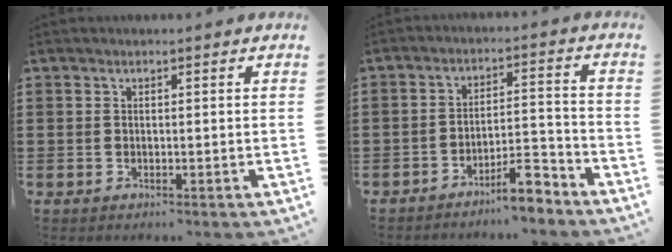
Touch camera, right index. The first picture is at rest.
{"total": 7.0, "force": [-5.9, 1.4, 3.6], "torque": [-0.055, 0.012, -0.108]}